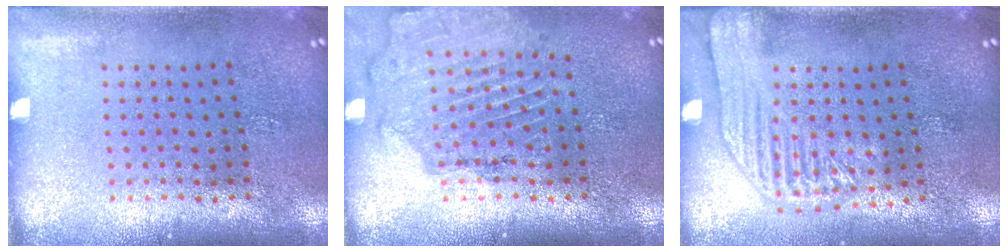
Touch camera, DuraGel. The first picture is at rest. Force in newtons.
{"total": 1.6, "press": 1.6, "slide": 0.3}
{"total": 2.1, "press": 1.9, "slide": 0.9}